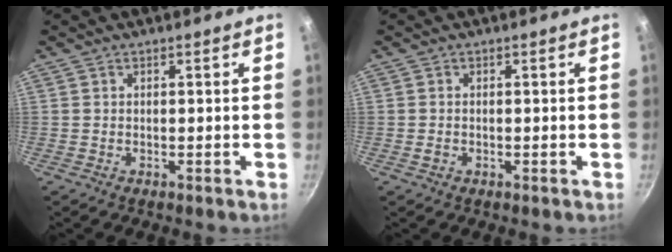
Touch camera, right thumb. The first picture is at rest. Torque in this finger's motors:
{"motor_torque": [0.12, 0.59, -0.28, 0.01, -0.02]}